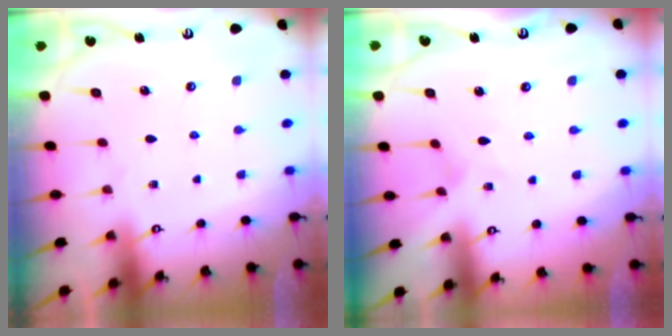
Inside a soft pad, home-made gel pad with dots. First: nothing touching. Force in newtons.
{"total": 0.9, "press": 0.8, "slide": 0.3}